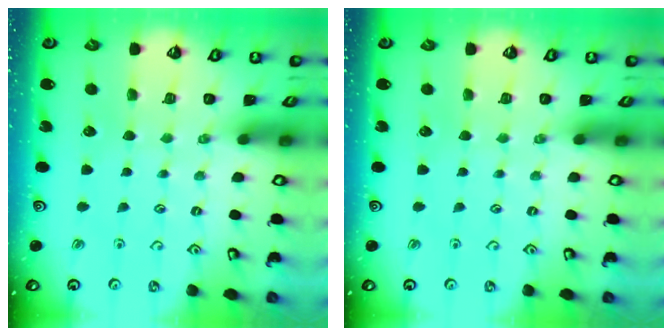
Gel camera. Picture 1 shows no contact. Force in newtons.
{"total": 0.0}